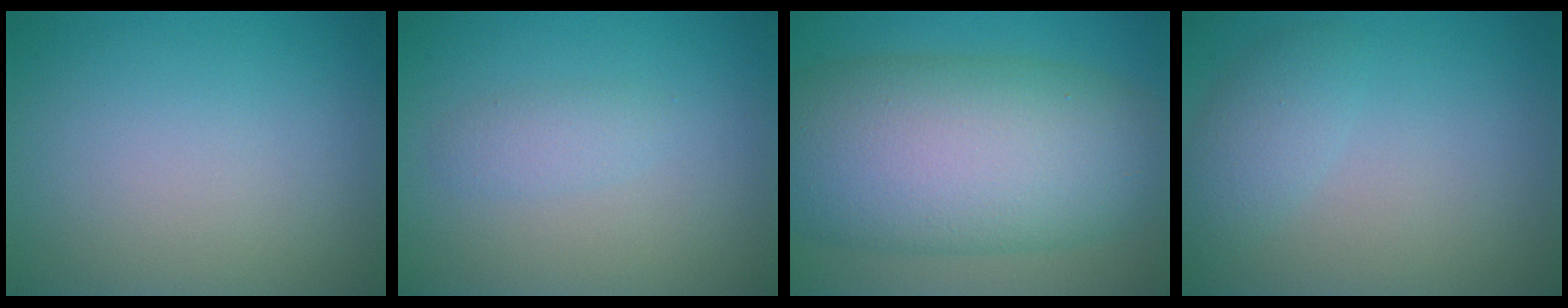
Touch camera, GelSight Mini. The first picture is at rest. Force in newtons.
{"total": 1.3, "press": 1.3, "slide": 0.0}
{"total": 13.7, "press": 13.7, "slide": 0.2}
{"total": 2.3, "press": 2.3, "slide": 0.1}